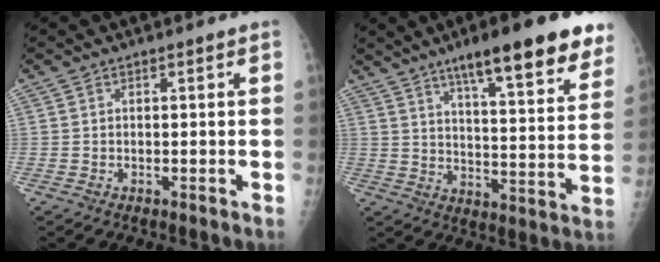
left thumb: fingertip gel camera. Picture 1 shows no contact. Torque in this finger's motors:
{"motor_torque": [2.53, 0.83, 1.28, -0.88, 0.17]}